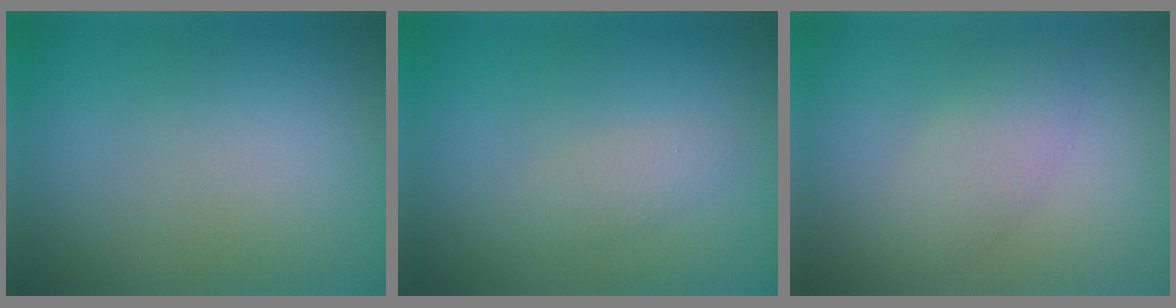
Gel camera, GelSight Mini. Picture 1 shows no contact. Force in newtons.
{"total": 1.4, "press": 1.4, "slide": 0.1}
{"total": 2.4, "press": 2.4, "slide": 0.2}